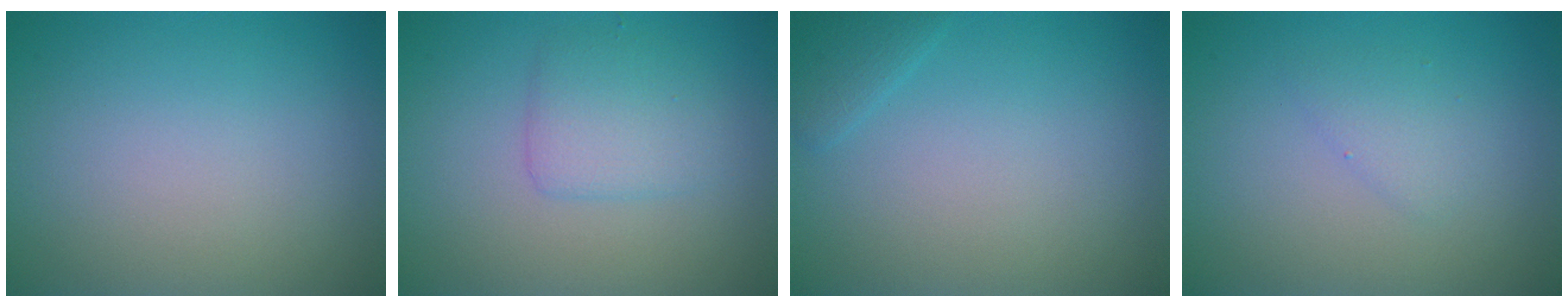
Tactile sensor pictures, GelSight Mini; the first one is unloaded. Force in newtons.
{"total": 2.7, "press": 2.7, "slide": 0.1}
{"total": 1.2, "press": 1.2, "slide": 0.0}
{"total": 1.4, "press": 1.4, "slide": 0.1}